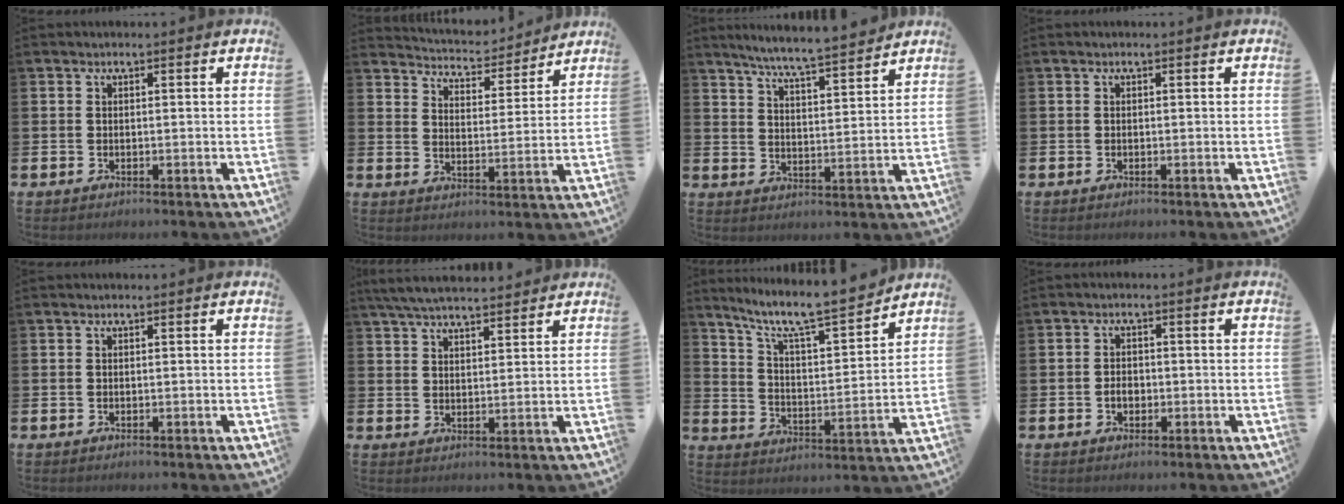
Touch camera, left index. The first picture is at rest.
{"total": 4.9, "force": [4.8, 0.9, 0.0], "torque": [-0.019, -0.042, 0.079]}
{"total": 6.6, "force": [6.3, -0.5, 1.8], "torque": [-0.058, -0.040, 0.110]}
{"total": 0.0}
{"total": 0.0}
{"total": 5.2, "force": [4.9, 0.9, 1.3], "torque": [-0.044, -0.013, 0.092]}
{"total": 9.0, "force": [8.2, 0.9, 3.7], "torque": [-0.100, -0.061, 0.138]}
{"total": 2.1, "force": [-0.5, 1.6, 1.3], "torque": [-0.016, 0.003, -0.015]}